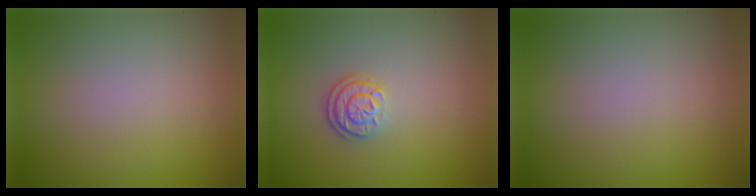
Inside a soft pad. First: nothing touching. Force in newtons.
{"total": 2.5, "press": 2.0, "slide": 1.5}
{"total": 0.0}